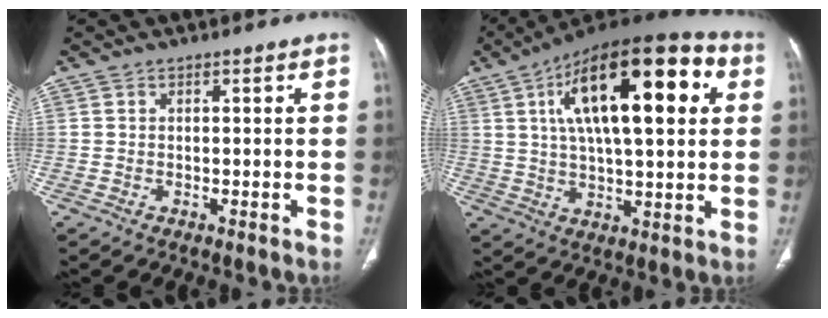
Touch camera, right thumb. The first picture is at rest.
{"total": 24.4, "force": [7.3, 9.4, 21.4], "torque": [-0.322, 0.013, 0.104]}